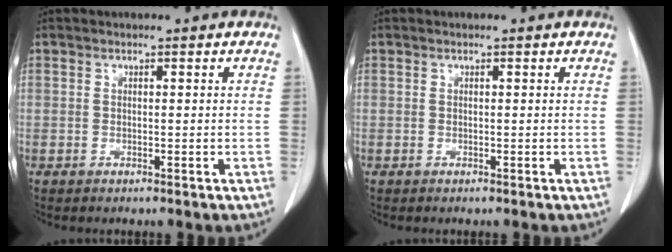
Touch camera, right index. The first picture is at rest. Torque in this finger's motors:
{"motor_torque": [0.05, -0.03, -0.01, 0.00]}